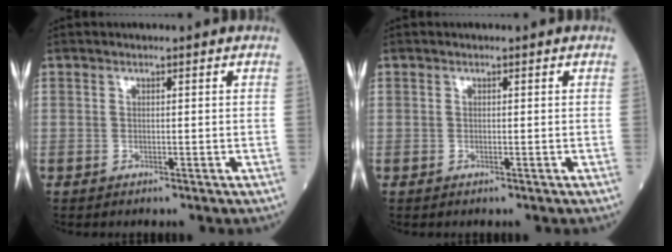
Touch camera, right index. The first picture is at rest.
{"total": 0.0}